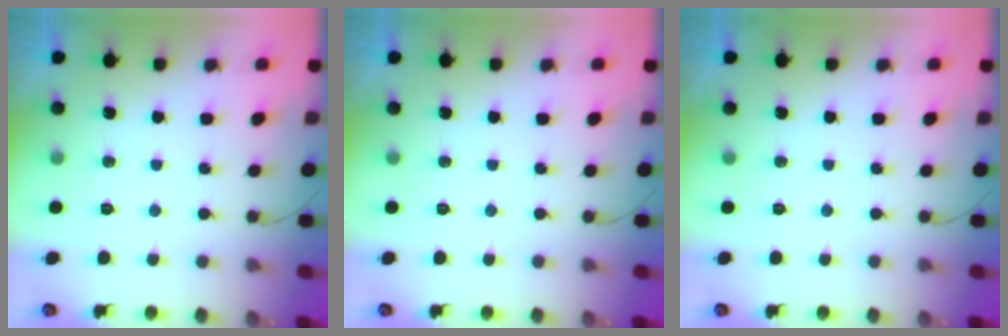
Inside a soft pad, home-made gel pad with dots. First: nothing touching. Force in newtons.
{"total": 0.0}
{"total": 0.0}